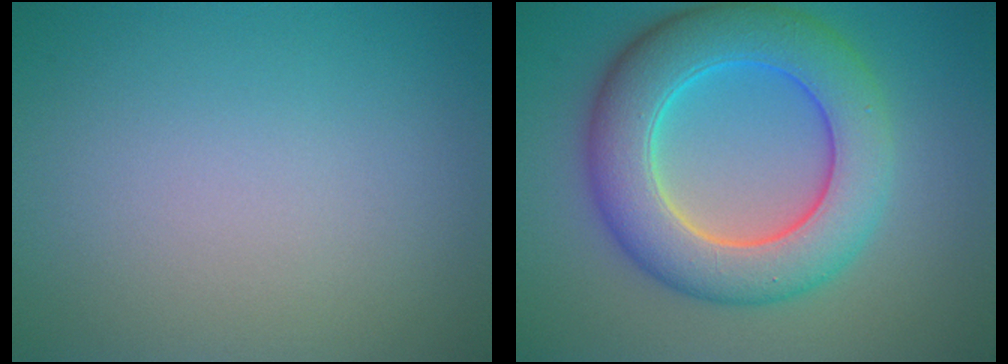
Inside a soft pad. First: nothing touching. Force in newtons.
{"total": 9.0, "press": 9.0, "slide": 0.4}